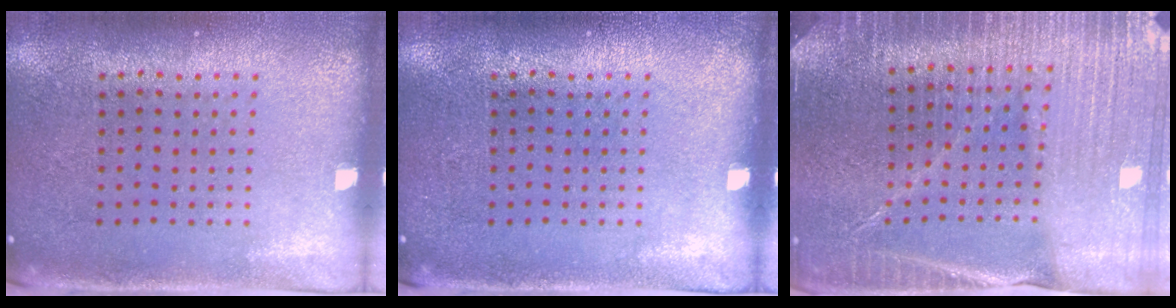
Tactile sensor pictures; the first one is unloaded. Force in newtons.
{"total": 0.0}
{"total": 4.4, "press": 4.1, "slide": 1.7}